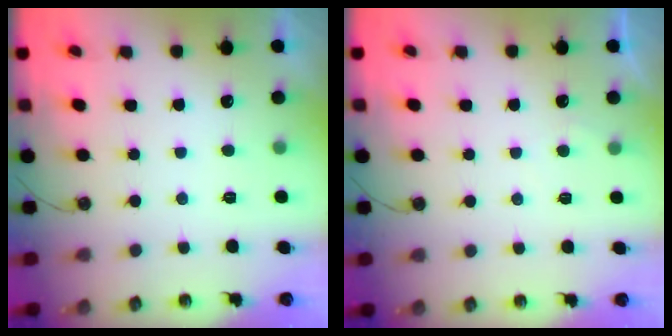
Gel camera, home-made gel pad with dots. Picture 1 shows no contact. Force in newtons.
{"total": 2.3, "press": 2.2, "slide": 0.3}